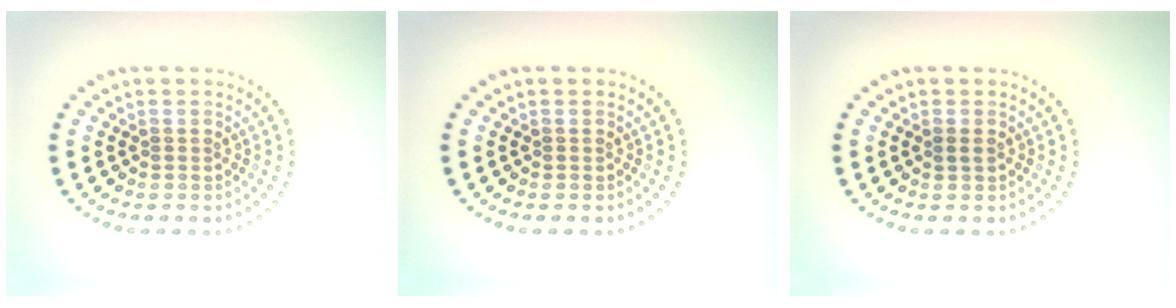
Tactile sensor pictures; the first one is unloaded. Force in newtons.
{"total": 0.0}
{"total": 0.8, "press": 0.8, "slide": 0.1}